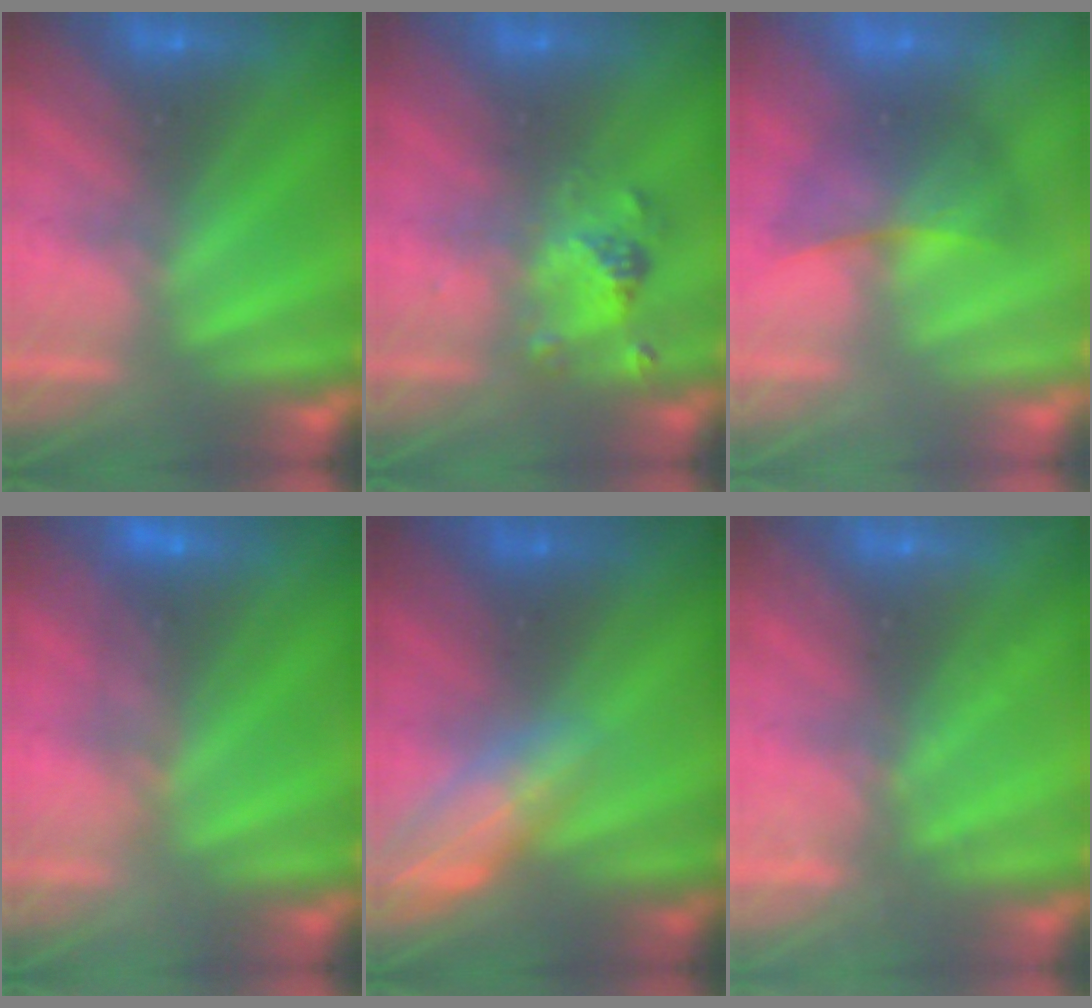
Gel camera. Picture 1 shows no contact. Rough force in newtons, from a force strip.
{"total": 2.4}
{"total": 2.2}
{"total": 3.9}
{"total": 2.6}
{"total": 2.2}